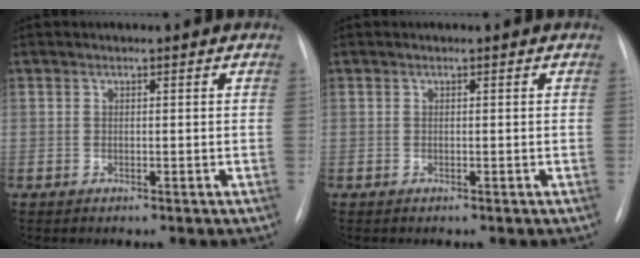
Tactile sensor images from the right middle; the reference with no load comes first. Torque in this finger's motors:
{"motor_torque": [0.58, -0.66, -0.03, 0.01]}